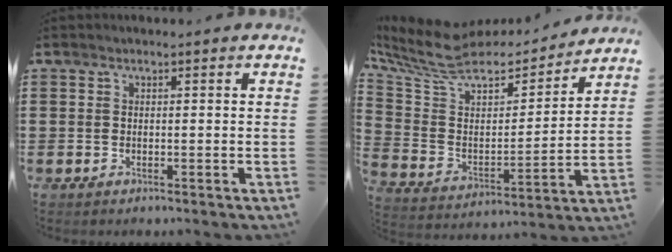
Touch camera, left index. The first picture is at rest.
{"total": 9.6, "force": [7.0, 4.6, 4.7], "torque": [-0.139, -0.044, 0.117]}